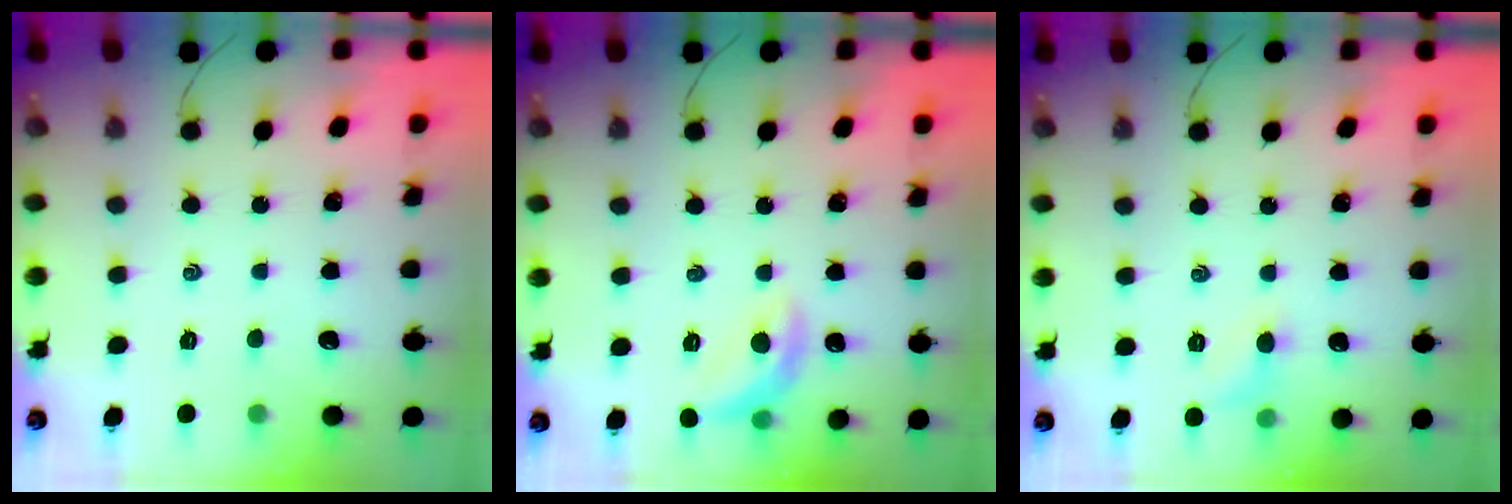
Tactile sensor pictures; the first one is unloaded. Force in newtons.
{"total": 9.9, "press": 9.8, "slide": 1.1}
{"total": 6.3, "press": 6.0, "slide": 1.7}